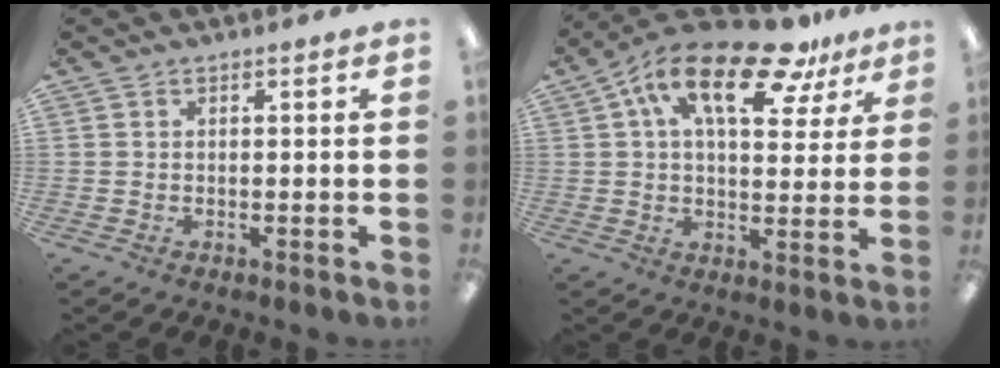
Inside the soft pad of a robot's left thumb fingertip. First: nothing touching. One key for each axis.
{"total": 19.2, "fx": 10.2, "fy": 8.5, "fz": 13.9, "tx": -0.236, "ty": -0.040, "tz": 0.167}